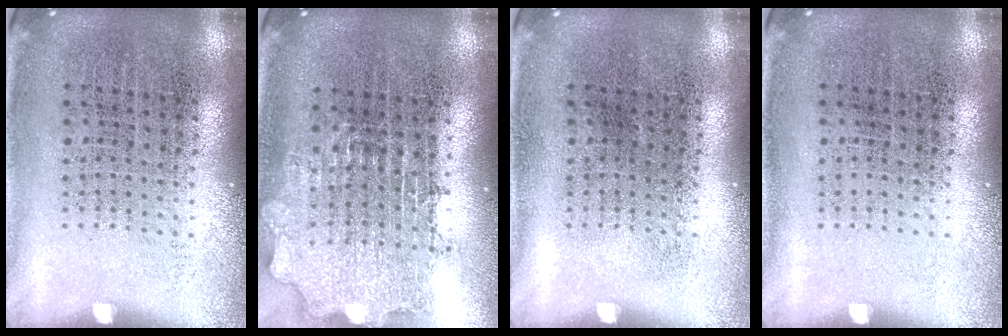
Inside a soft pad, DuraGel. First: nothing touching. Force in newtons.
{"total": 1.9, "press": 1.5, "slide": 1.1}
{"total": 0.0}
{"total": 0.0}